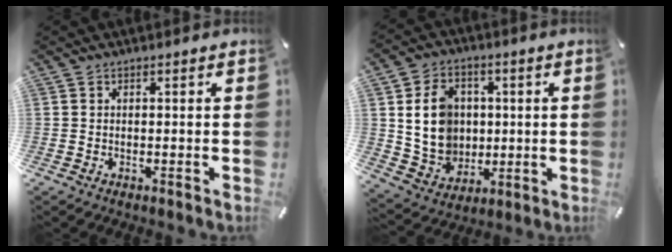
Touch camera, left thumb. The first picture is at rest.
{"total": 11.9, "force": [1.7, 10.5, 5.3], "torque": [-0.106, 0.005, 0.040]}